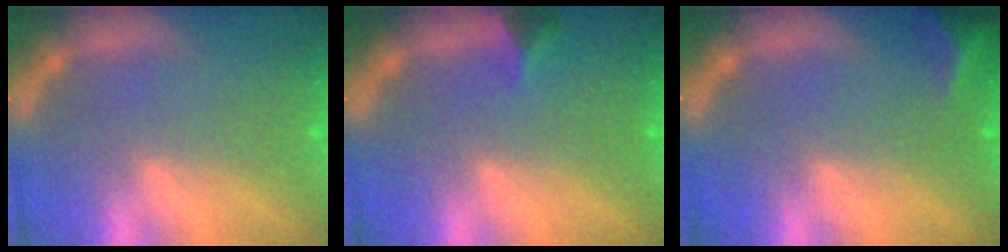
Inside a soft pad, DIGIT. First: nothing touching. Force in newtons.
{"total": 1.9}
{"total": 4.0}